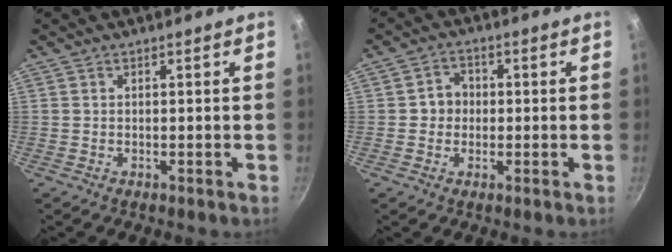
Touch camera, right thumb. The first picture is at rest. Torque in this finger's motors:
{"motor_torque": [-0.51, 0.49, 0.31, -0.10, 0.00]}